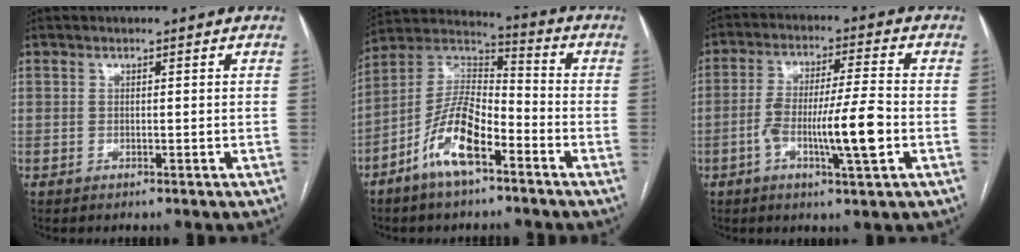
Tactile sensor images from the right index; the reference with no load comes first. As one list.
[{"total": 12.1, "force": [-6.2, 3.9, 9.6], "torque": [-0.198, 0.011, -0.119]}, {"total": 10.6, "force": [-3.1, 0.5, 10.1], "torque": [-0.185, 0.002, -0.055]}]